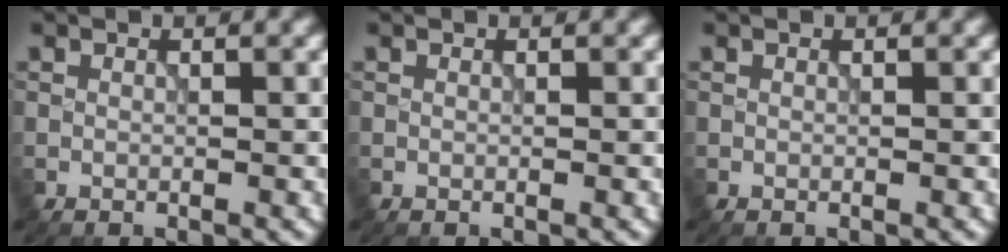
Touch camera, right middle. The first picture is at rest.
{"total": 0.0}
{"total": 0.0}